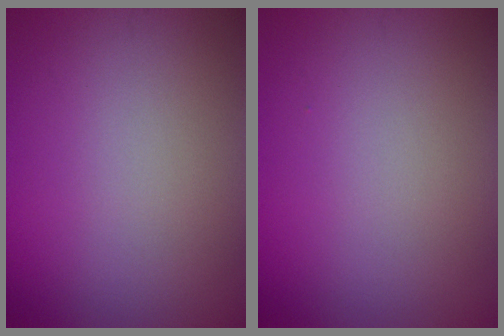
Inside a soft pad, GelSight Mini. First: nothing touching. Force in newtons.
{"total": 0.0}